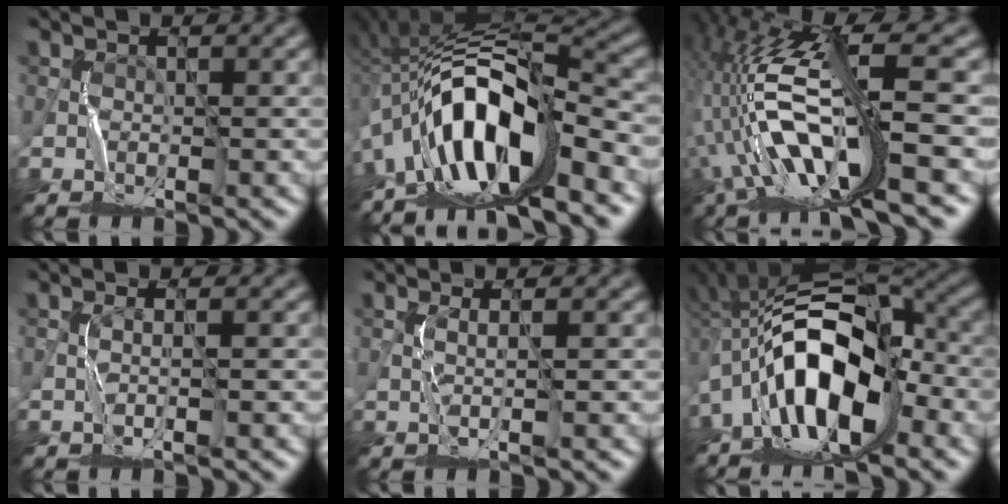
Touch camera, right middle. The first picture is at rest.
{"total": 12.0, "force": [-6.0, 3.4, 9.8], "torque": [-0.159, 0.019, -0.111]}
{"total": 13.7, "force": [-3.8, 2.9, 12.9], "torque": [-0.267, 0.017, -0.062]}
{"total": 0.9, "force": [0.0, -0.7, 0.6], "torque": [-0.017, 0.006, -0.001]}
{"total": 1.3, "force": [0.5, -0.7, 0.9], "torque": [-0.018, 0.000, 0.011]}
{"total": 12.2, "force": [-4.1, 4.9, 10.3], "torque": [-0.177, 0.022, -0.083]}